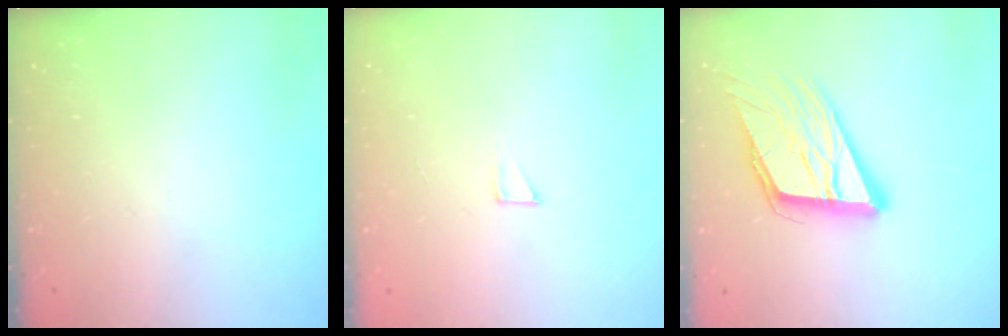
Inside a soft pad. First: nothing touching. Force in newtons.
{"total": 1.9, "press": 1.9, "slide": 0.1}
{"total": 16.2, "press": 15.9, "slide": 2.9}